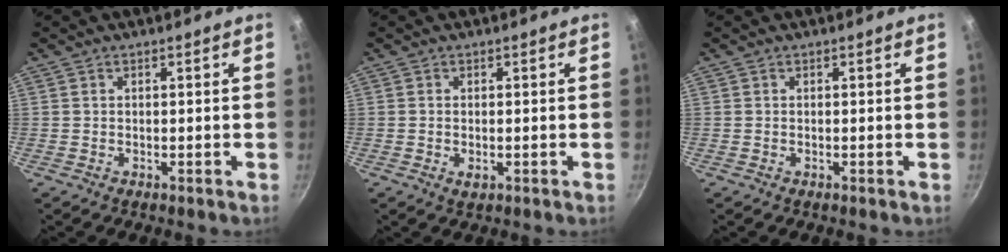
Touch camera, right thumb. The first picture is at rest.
{"total": 1.8, "force": [-0.4, 1.0, 1.5], "torque": [-0.027, -0.003, -0.006]}
{"total": 0.0}